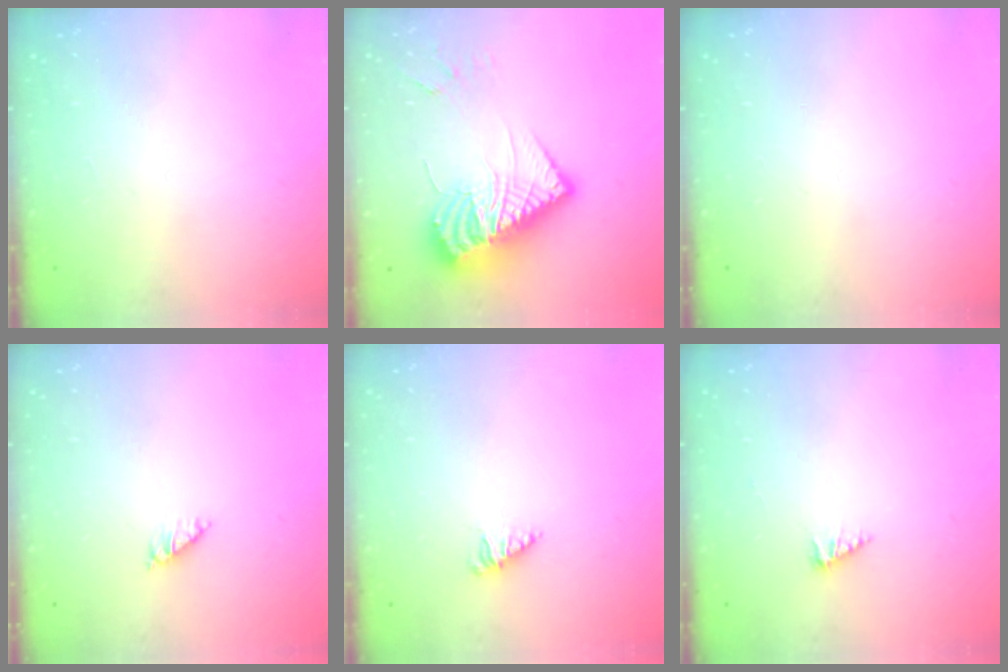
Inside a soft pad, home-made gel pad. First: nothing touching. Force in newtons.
{"total": 20.1, "press": 20.0, "slide": 1.7}
{"total": 0.0}
{"total": 2.7, "press": 2.7, "slide": 0.4}
{"total": 2.4, "press": 2.4, "slide": 0.1}
{"total": 2.2, "press": 2.2, "slide": 0.2}